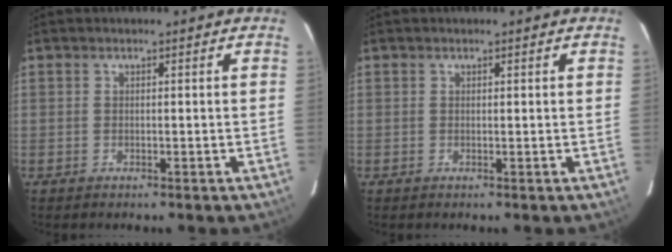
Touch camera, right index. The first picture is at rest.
{"total": 0.0}